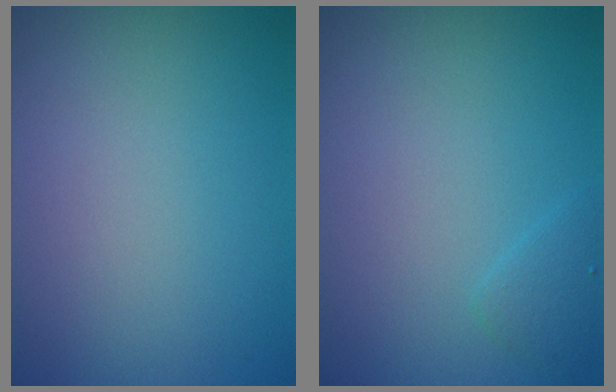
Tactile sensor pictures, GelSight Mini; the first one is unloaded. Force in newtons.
{"total": 1.1, "press": 1.1, "slide": 0.1}